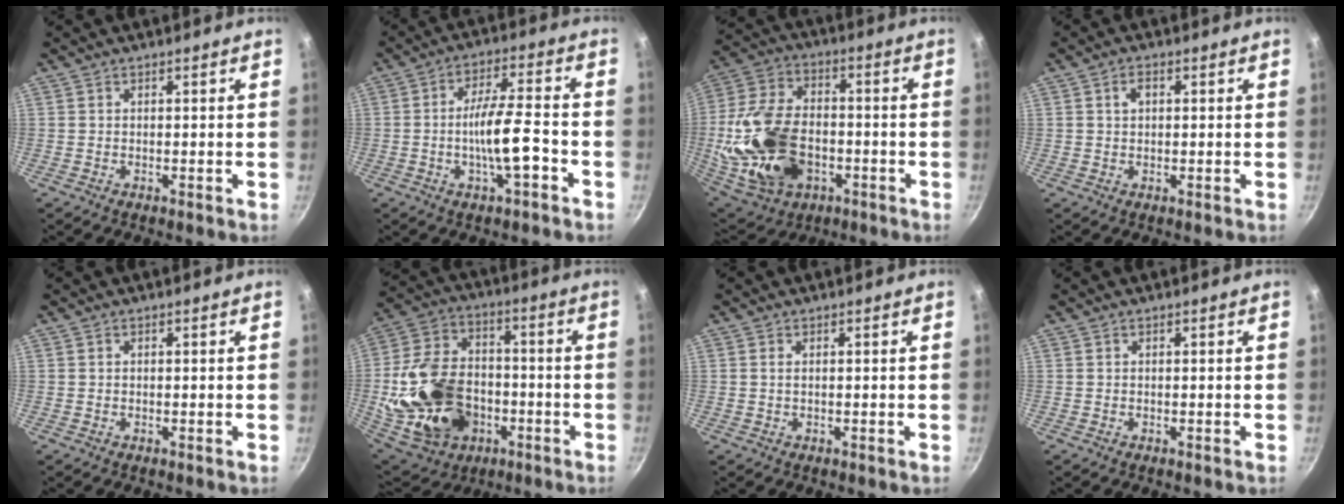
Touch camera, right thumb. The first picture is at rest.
{"total": 9.5, "force": [-3.1, 2.3, 8.7], "torque": [-0.147, 0.026, -0.054]}
{"total": 22.3, "force": [-4.2, 15.0, 15.9], "torque": [-0.324, 0.023, -0.065]}
{"total": 2.4, "force": [0.6, 1.6, 1.7], "torque": [-0.022, 0.006, 0.010]}
{"total": 0.0}
{"total": 23.2, "force": [-4.5, 17.1, 15.0], "torque": [-0.285, 0.039, -0.062]}
{"total": 0.8, "force": [0.2, 0.4, 0.7], "torque": [-0.013, 0.001, 0.003]}
{"total": 0.0}